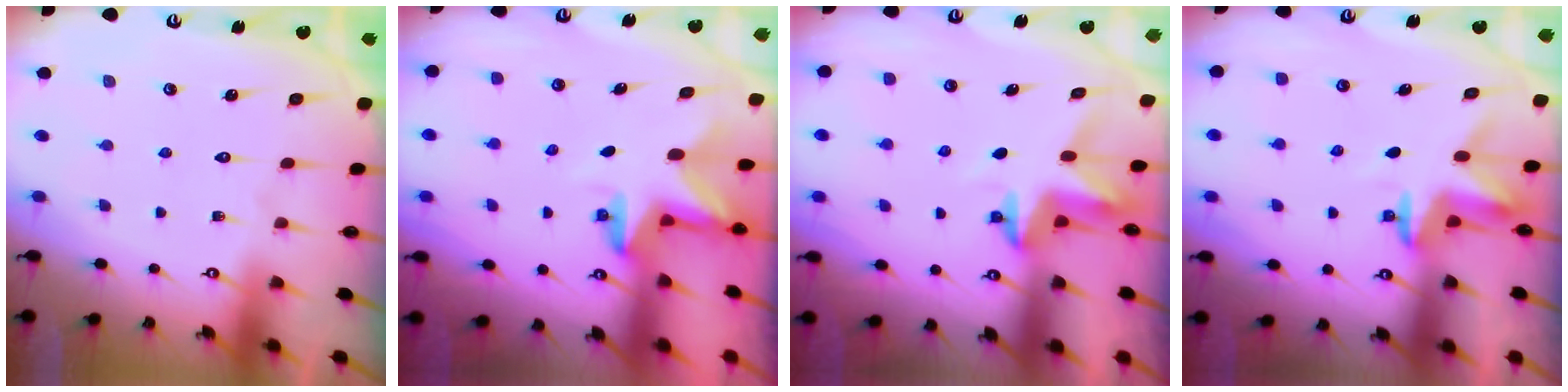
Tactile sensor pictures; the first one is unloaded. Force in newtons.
{"total": 3.0, "press": 3.0, "slide": 0.1}
{"total": 3.8, "press": 3.8, "slide": 0.3}
{"total": 3.3, "press": 3.3, "slide": 0.2}